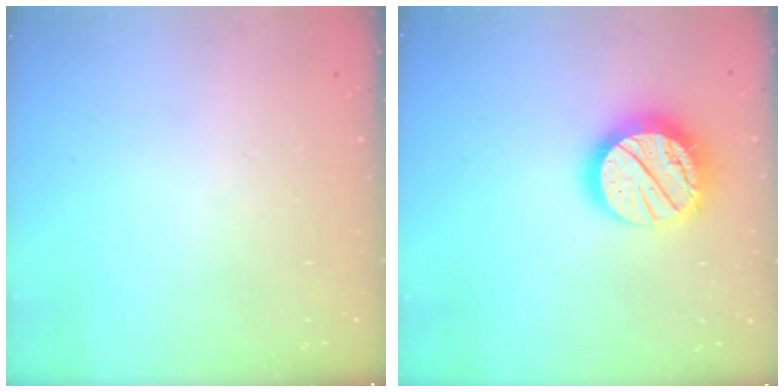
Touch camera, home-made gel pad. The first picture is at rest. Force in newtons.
{"total": 19.1, "press": 19.0, "slide": 1.6}